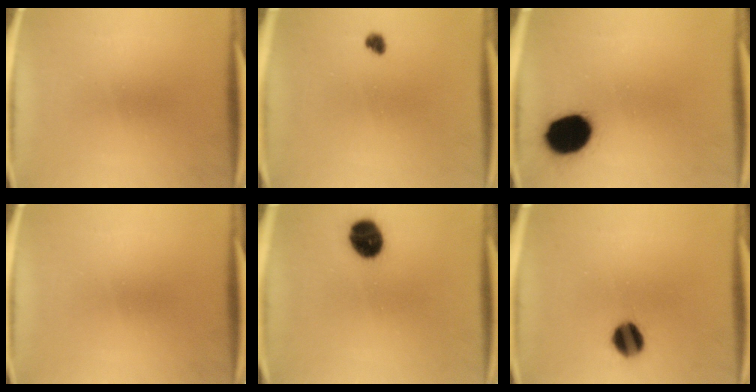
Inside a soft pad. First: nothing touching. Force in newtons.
{"total": 1.7}
{"total": 14.4}
{"total": 0.0}
{"total": 9.4}
{"total": 7.5}